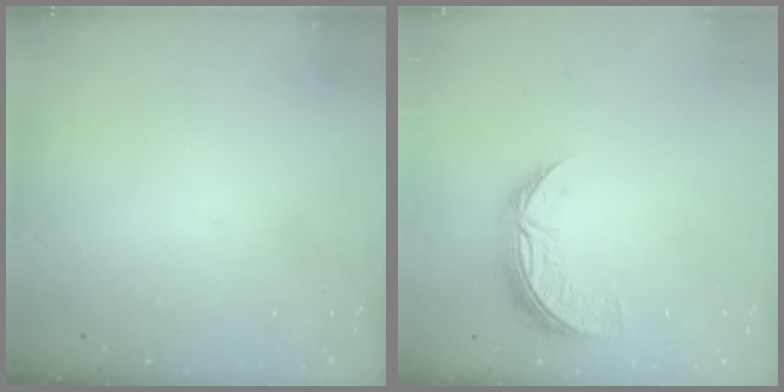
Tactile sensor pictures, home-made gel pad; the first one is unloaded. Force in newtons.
{"total": 8.4, "press": 8.4, "slide": 0.4}